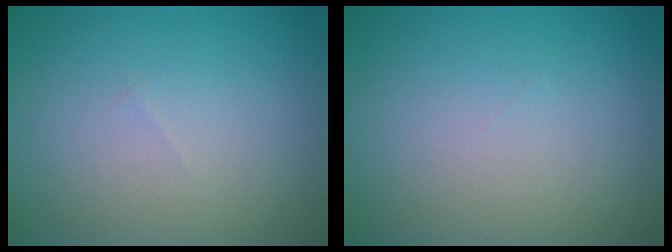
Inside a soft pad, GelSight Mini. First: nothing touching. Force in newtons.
{"total": 0.0}